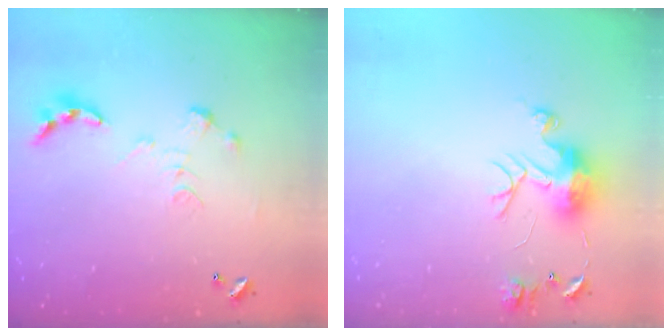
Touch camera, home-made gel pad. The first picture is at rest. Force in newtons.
{"total": 11.6, "press": 11.6, "slide": 1.1}